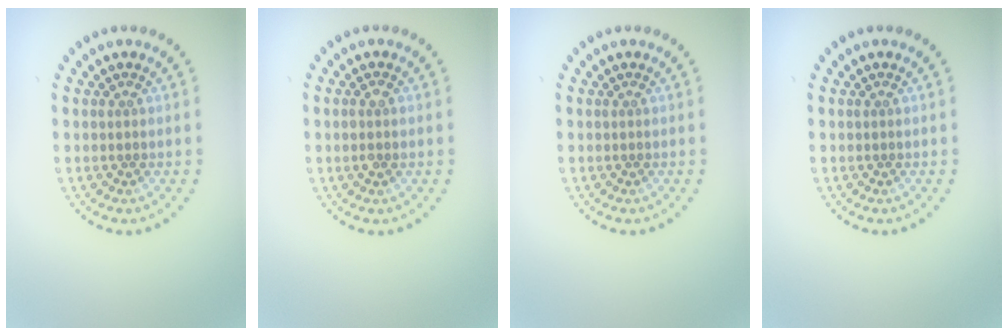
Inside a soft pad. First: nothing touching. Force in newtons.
{"total": 1.2, "press": 1.2, "slide": 0.3}
{"total": 0.0}
{"total": 0.0}